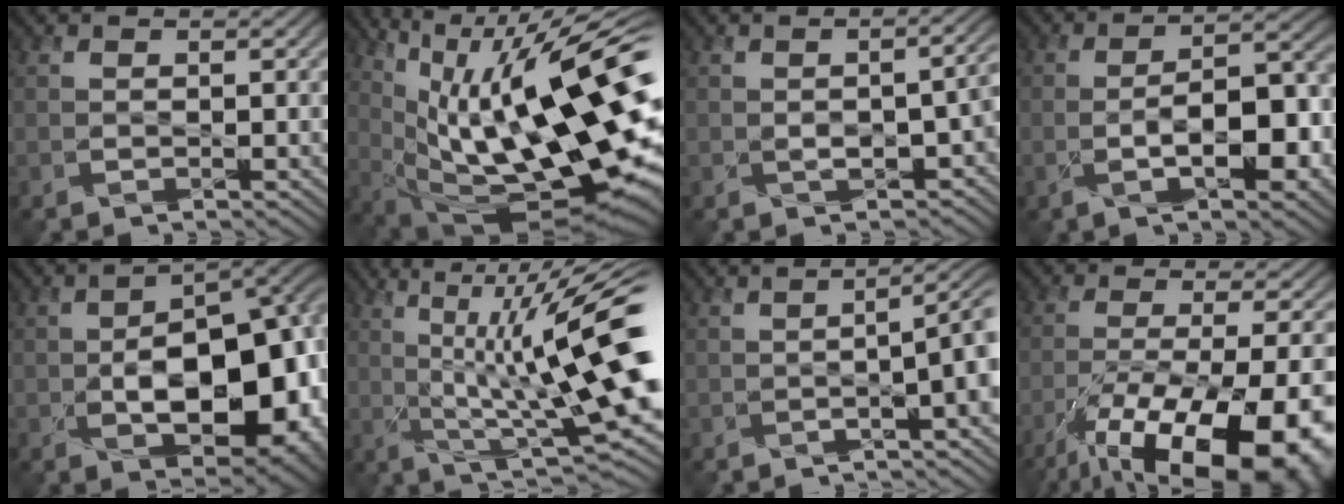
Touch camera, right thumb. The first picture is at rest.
{"total": 21.5, "force": [4.0, 7.5, 19.8], "torque": [-0.319, 0.020, 0.072]}
{"total": 5.9, "force": [-1.7, 3.2, 4.7], "torque": [-0.058, -0.007, -0.019]}
{"total": 9.6, "force": [-3.0, 3.1, 8.6], "torque": [-0.137, 0.004, -0.049]}
{"total": 13.8, "force": [-2.5, 7.3, 11.4], "torque": [-0.158, -0.019, -0.024]}
{"total": 17.3, "force": [2.3, 4.0, 16.7], "torque": [-0.270, 0.024, 0.056]}
{"total": 6.0, "force": [-0.8, 1.5, 5.8], "torque": [-0.069, 0.005, -0.017]}
{"total": 19.2, "force": [-11.8, 5.9, 14.0], "torque": [-0.238, -0.052, -0.174]}